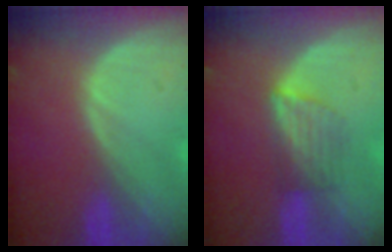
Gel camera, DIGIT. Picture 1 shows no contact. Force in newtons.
{"total": 4.1, "press": 3.8, "slide": 1.3}